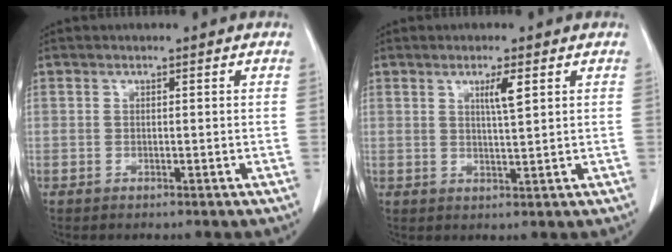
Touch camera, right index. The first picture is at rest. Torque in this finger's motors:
{"motor_torque": [0.37, 0.33, 0.04, 0.02]}